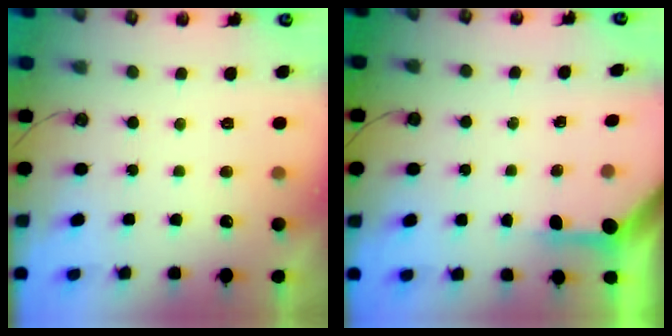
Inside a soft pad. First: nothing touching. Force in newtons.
{"total": 3.5, "press": 3.5, "slide": 0.5}